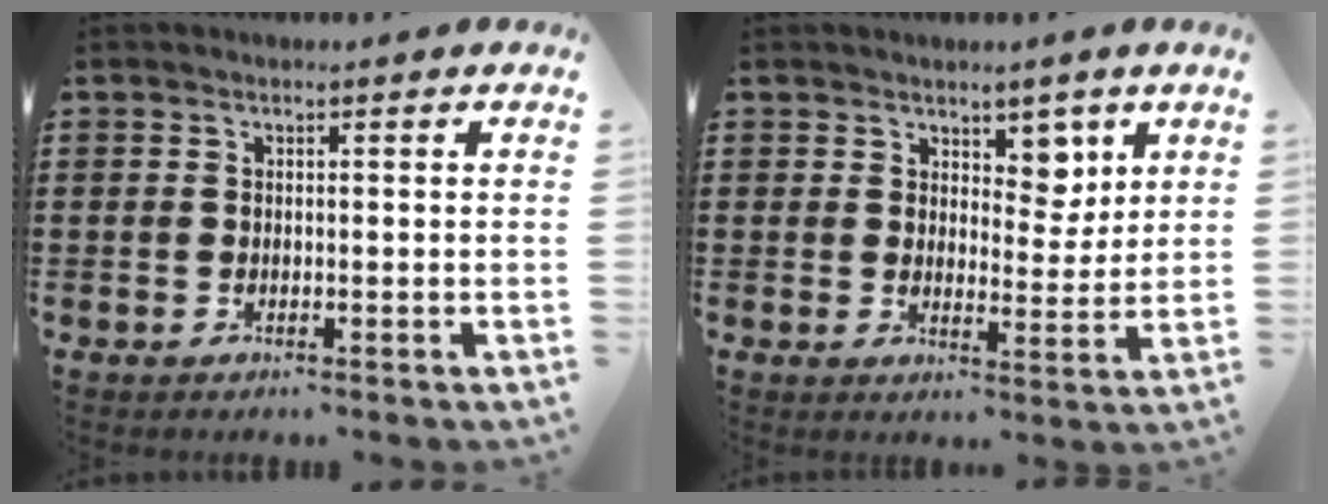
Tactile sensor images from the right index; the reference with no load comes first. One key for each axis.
{"total": 4.8, "fx": 3.3, "fy": 3.1, "fz": 1.5, "tx": -0.022, "ty": -0.008, "tz": 0.056}